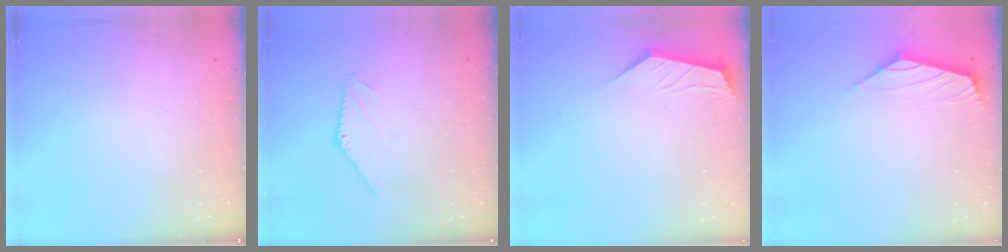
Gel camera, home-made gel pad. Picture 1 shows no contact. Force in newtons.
{"total": 0.0}
{"total": 2.1, "press": 2.0, "slide": 0.4}
{"total": 1.6, "press": 1.5, "slide": 0.7}